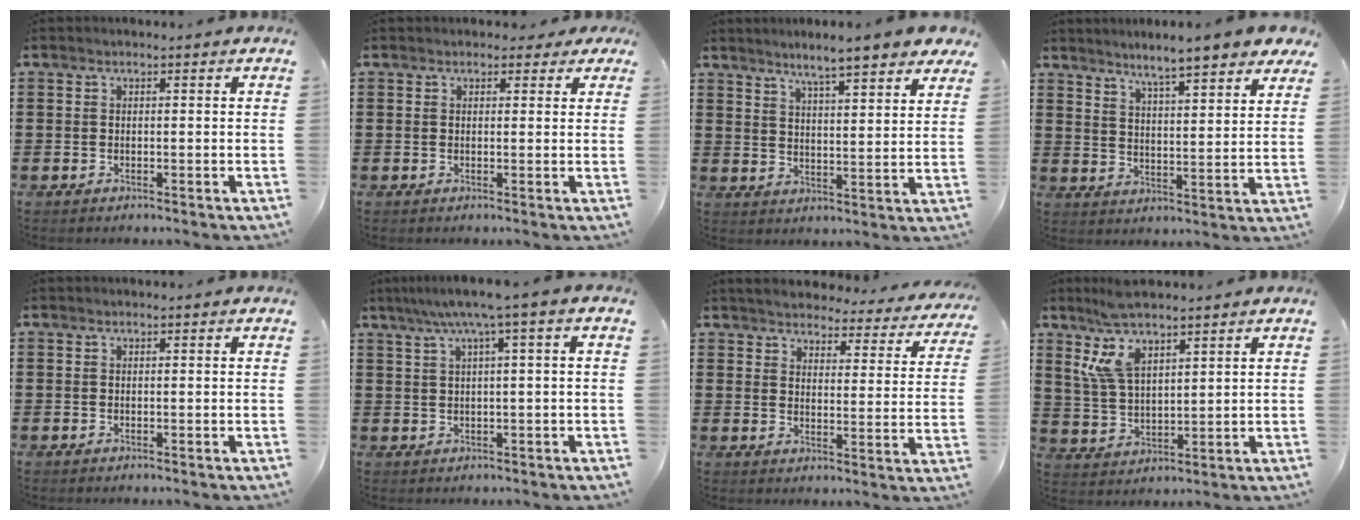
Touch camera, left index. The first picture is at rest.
{"total": 1.2, "force": [0.5, 0.9, 0.6], "torque": [-0.007, 0.004, 0.006]}
{"total": 5.6, "force": [5.1, -0.2, 2.4], "torque": [-0.061, -0.027, 0.084]}
{"total": 5.4, "force": [5.0, -0.6, 1.9], "torque": [-0.054, -0.033, 0.081]}
{"total": 0.0}
{"total": 4.6, "force": [1.6, -0.4, 4.3], "torque": [-0.086, -0.001, 0.022]}
{"total": 3.7, "force": [3.7, 0.1, 0.4], "torque": [-0.031, -0.029, 0.059]}
{"total": 7.9, "force": [5.1, 2.7, 5.4], "torque": [-0.132, -0.008, 0.089]}